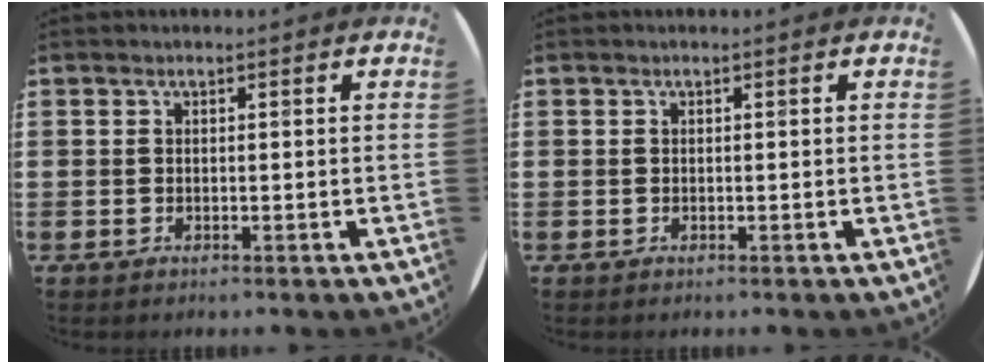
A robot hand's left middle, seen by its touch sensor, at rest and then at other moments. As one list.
[{"total": 0.0}]